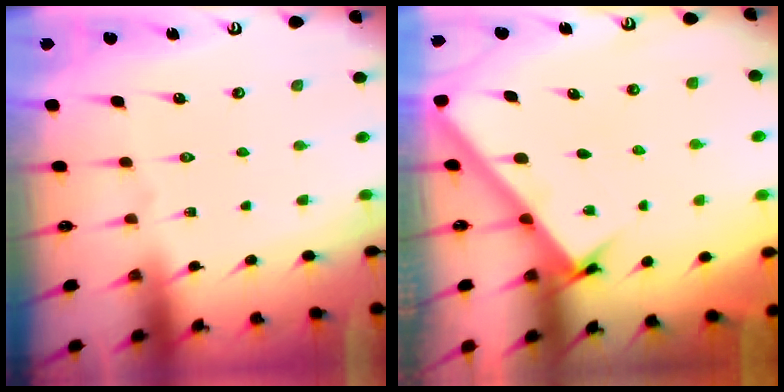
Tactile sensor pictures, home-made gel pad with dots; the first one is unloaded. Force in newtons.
{"total": 3.0, "press": 3.0, "slide": 0.2}